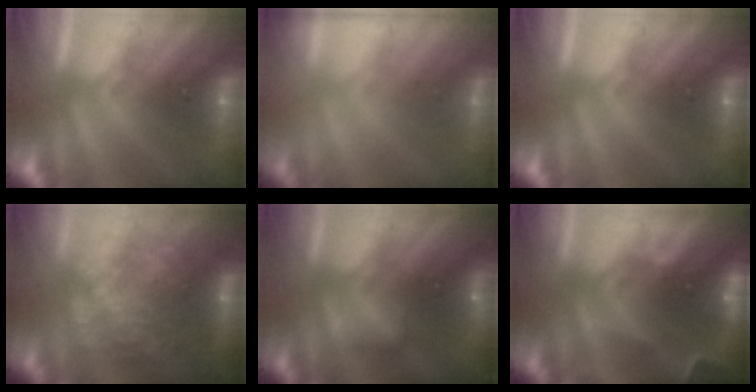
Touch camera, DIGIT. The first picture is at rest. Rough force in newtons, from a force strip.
{"total": 1.6}
{"total": 0.0}
{"total": 5.8}
{"total": 1.8}
{"total": 7.0}